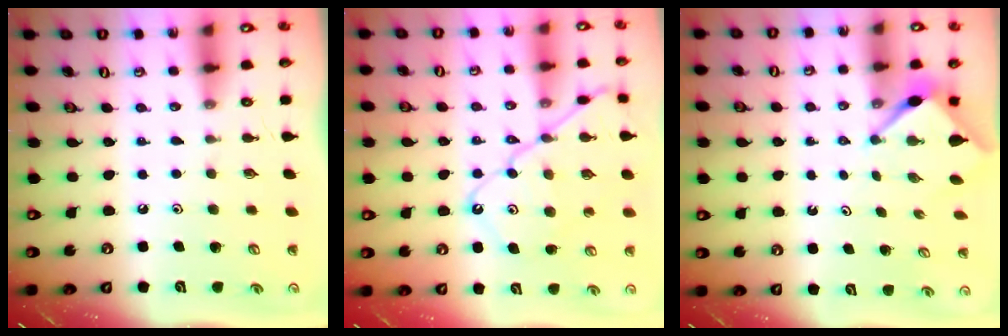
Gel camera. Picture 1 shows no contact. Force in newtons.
{"total": 14.1, "press": 14.0, "slide": 1.4}
{"total": 3.0, "press": 2.9, "slide": 0.3}